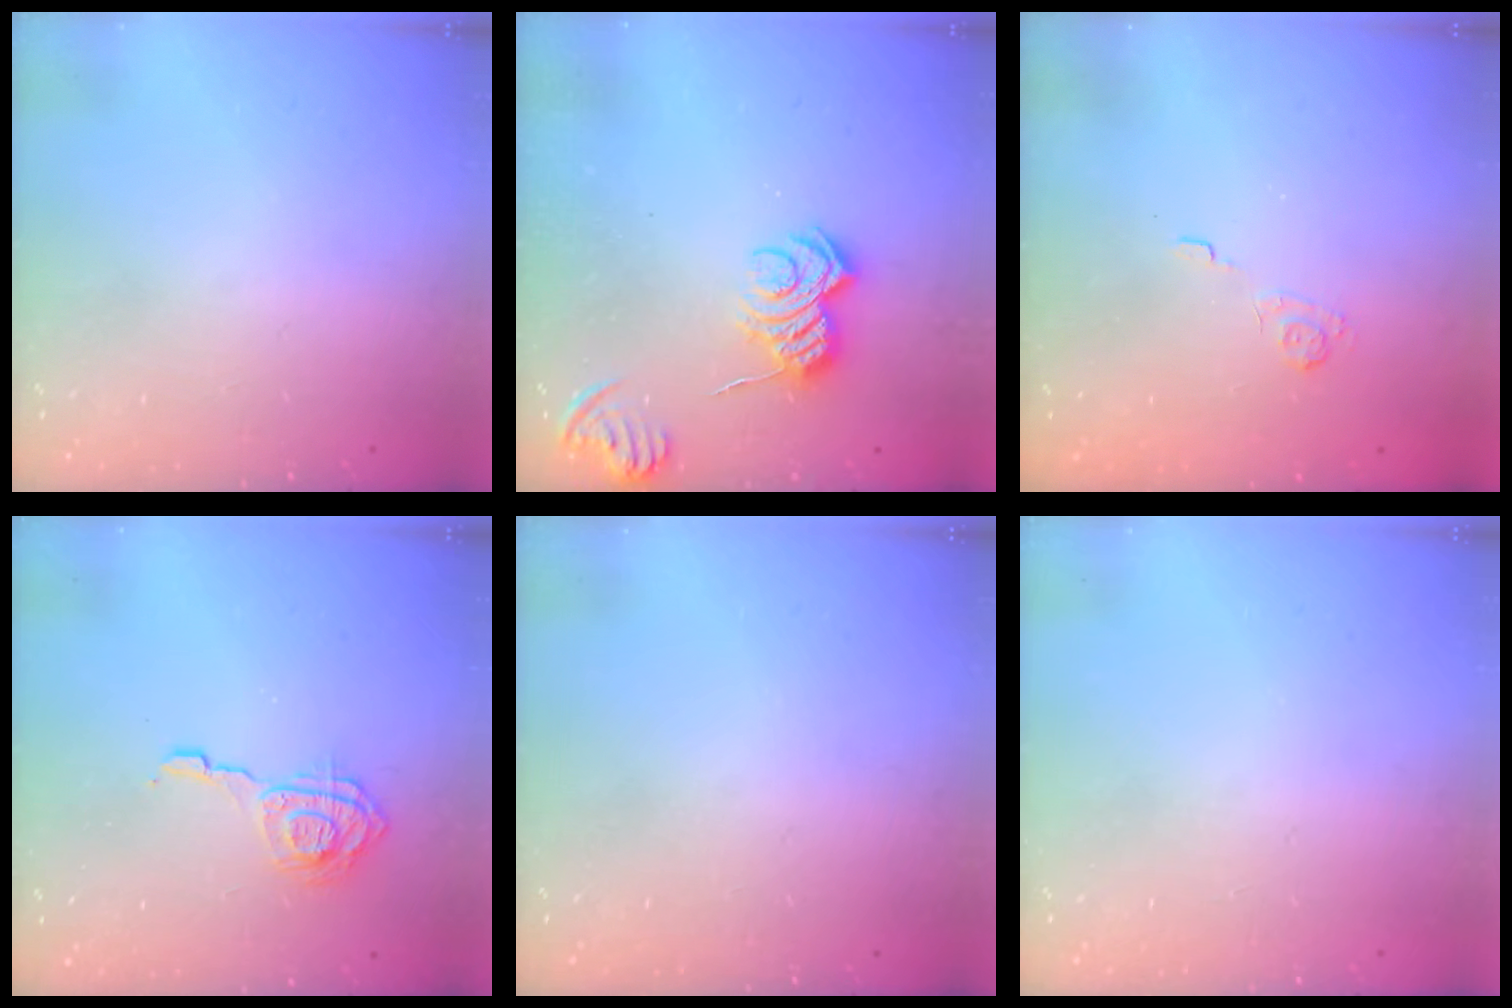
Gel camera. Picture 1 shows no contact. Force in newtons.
{"total": 7.8, "press": 7.7, "slide": 0.9}
{"total": 2.2, "press": 1.7, "slide": 1.4}
{"total": 10.3, "press": 10.3, "slide": 1.0}
{"total": 0.0}
{"total": 0.0}